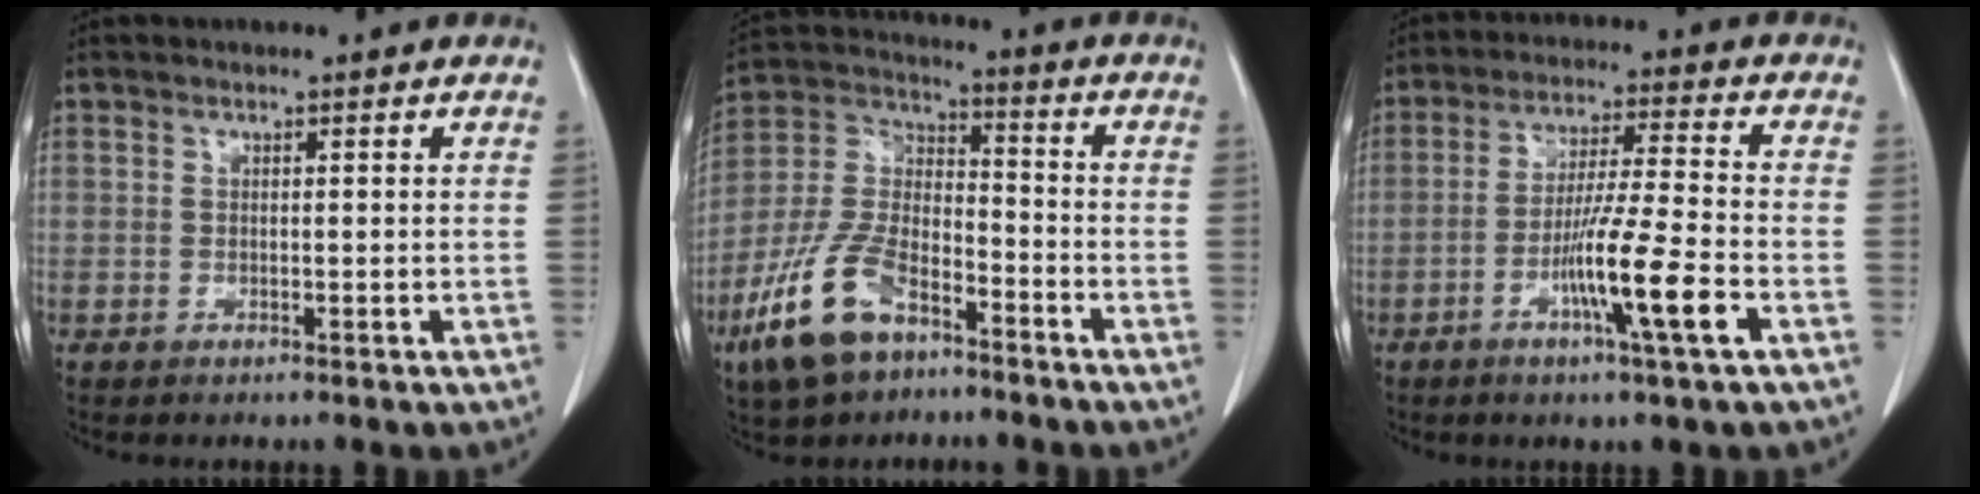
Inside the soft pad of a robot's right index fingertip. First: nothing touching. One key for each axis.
{"total": 14.0, "fx": -8.3, "fy": 6.5, "fz": 9.2, "tx": -0.207, "ty": -0.004, "tz": -0.162}
{"total": 10.8, "fx": -4.1, "fy": -0.7, "fz": 9.9, "tx": -0.180, "ty": -0.015, "tz": -0.077}